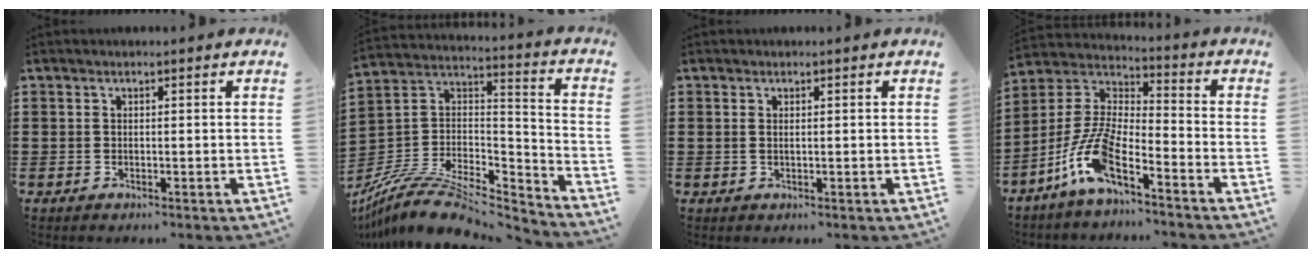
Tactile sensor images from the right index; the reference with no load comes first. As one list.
[{"total": 9.9, "force": [-7.8, 3.5, 5.0], "torque": [-0.102, 0.009, -0.156]}, {"total": 0.7, "force": [0.1, 0.2, 0.6], "torque": [-0.013, 0.000, 0.001]}, {"total": 10.1, "force": [-7.2, 2.2, 6.8], "torque": [-0.177, -0.019, -0.152]}]